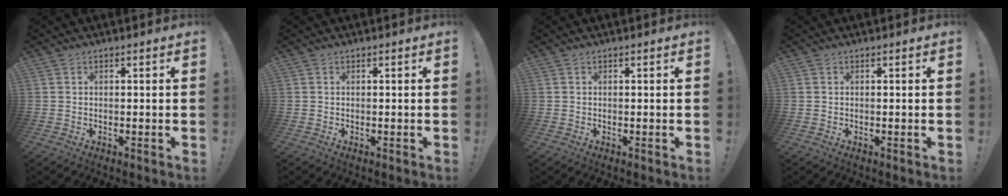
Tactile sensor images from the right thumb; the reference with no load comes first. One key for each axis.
{"total": 0.0}
{"total": 0.0}
{"total": 0.0}